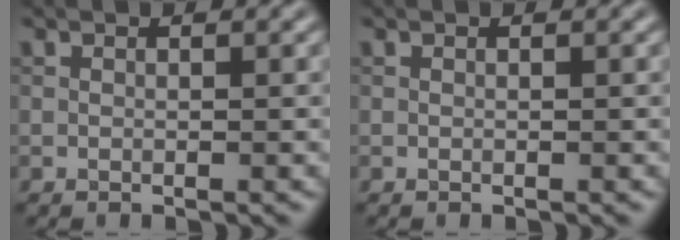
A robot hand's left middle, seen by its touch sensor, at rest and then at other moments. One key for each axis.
{"total": 0.0}